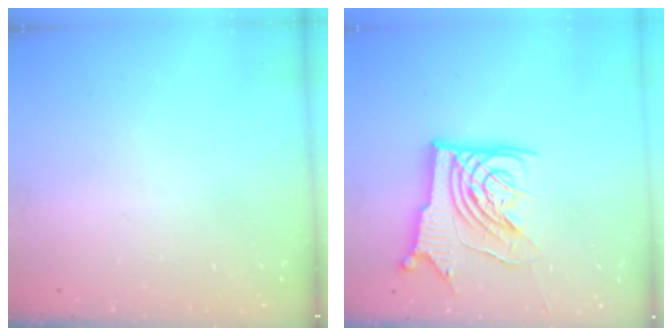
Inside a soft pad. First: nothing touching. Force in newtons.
{"total": 13.3, "press": 13.1, "slide": 1.9}